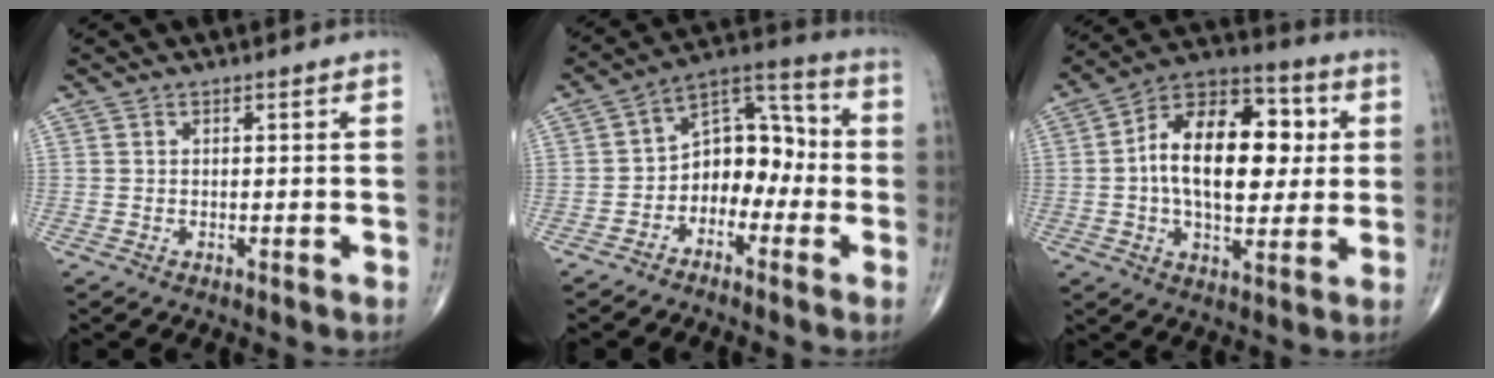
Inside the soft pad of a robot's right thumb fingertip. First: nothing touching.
{"total": 9.0, "force": [-2.4, 6.6, 5.7], "torque": [-0.054, 0.046, -0.057]}
{"total": 20.0, "force": [2.0, 11.4, 16.3], "torque": [-0.232, 0.022, 0.027]}